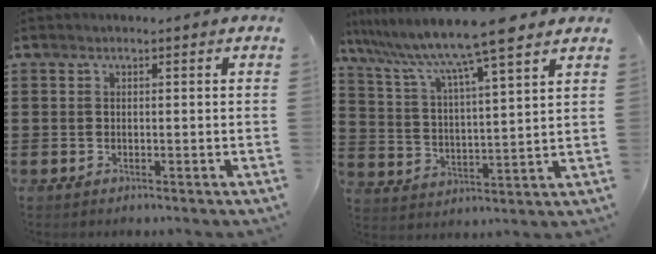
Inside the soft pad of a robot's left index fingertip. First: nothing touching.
{"total": 9.4, "force": [8.0, -0.3, 4.9], "torque": [-0.126, -0.047, 0.129]}